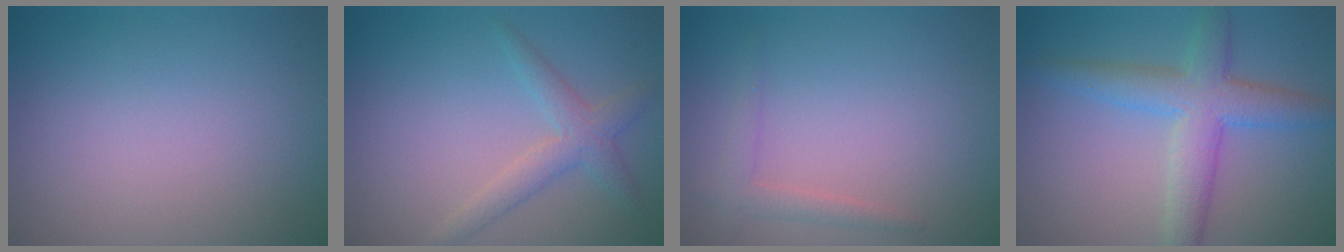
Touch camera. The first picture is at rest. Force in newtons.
{"total": 2.5, "press": 2.5, "slide": 0.0}
{"total": 1.5, "press": 1.4, "slide": 0.1}
{"total": 5.1, "press": 5.1, "slide": 0.1}